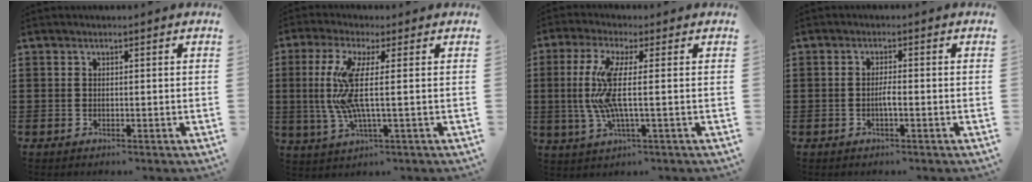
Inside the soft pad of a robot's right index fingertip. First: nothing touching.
{"total": 8.8, "force": [0.5, 0.9, 8.8], "torque": [-0.205, -0.026, -0.002]}
{"total": 8.4, "force": [0.0, 1.1, 8.3], "torque": [-0.194, -0.023, -0.012]}
{"total": 1.9, "force": [-0.6, 0.2, 1.8], "torque": [-0.041, -0.002, -0.014]}